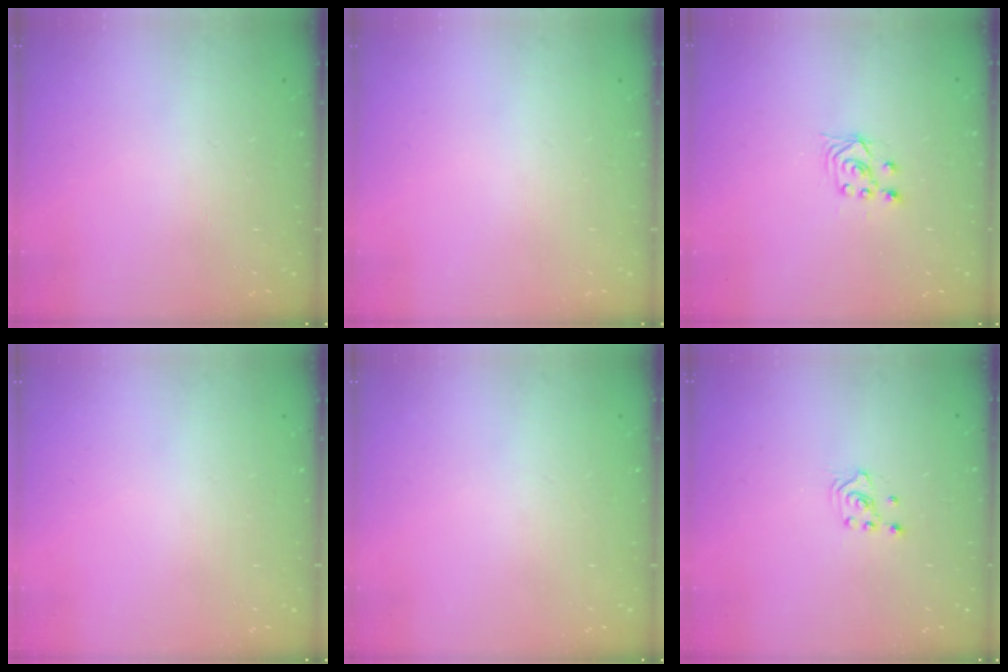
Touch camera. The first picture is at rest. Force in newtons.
{"total": 0.0}
{"total": 2.5, "press": 2.2, "slide": 1.2}
{"total": 0.0}
{"total": 0.0}
{"total": 1.6, "press": 1.5, "slide": 0.2}